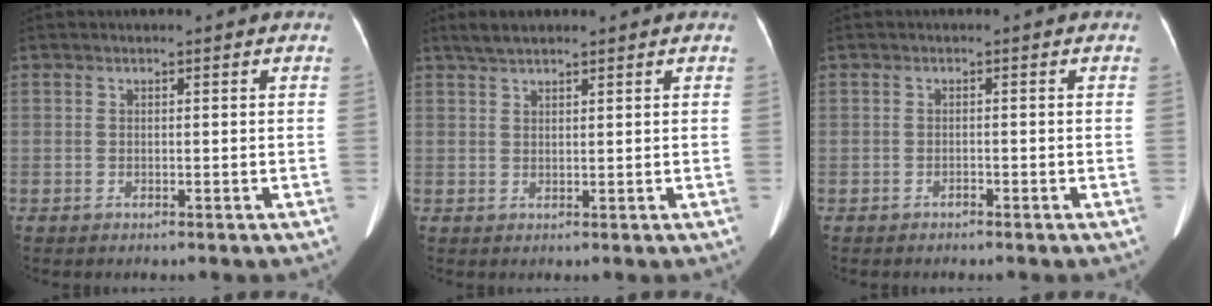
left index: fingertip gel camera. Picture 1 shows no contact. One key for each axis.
{"total": 2.8, "fx": 2.3, "fy": 0.6, "fz": 1.5, "tx": -0.033, "ty": 0.016, "tz": 0.044}
{"total": 0.6, "fx": -0.6, "fy": 0.1, "fz": 0.2, "tx": -0.005, "ty": -0.004, "tz": -0.012}